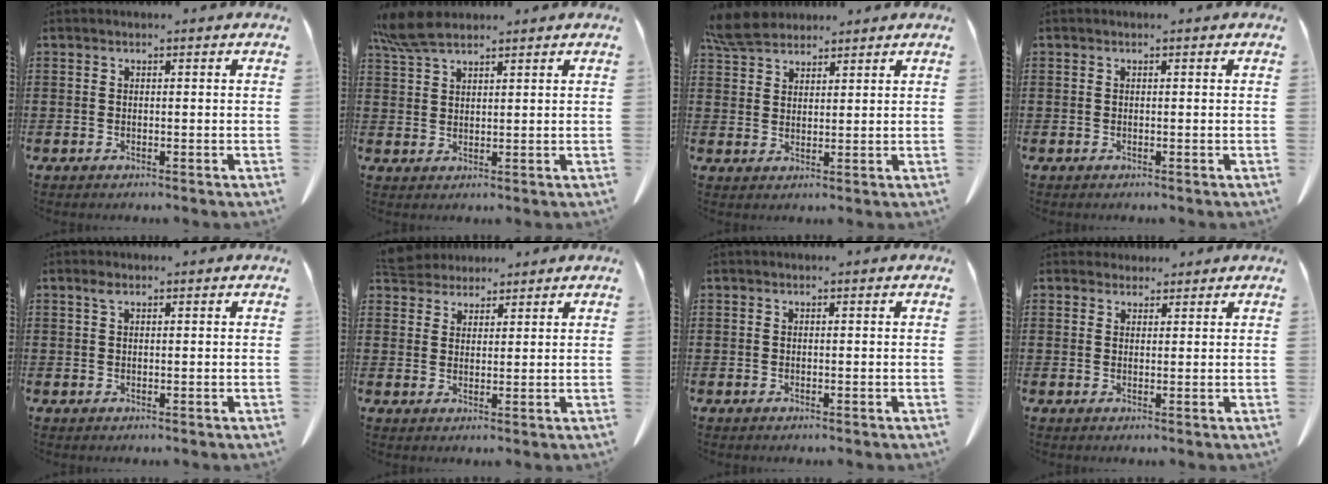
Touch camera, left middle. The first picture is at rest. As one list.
[{"total": 5.8, "force": [4.5, 1.5, 3.3], "torque": [-0.084, -0.006, 0.083]}, {"total": 5.5, "force": [4.8, 1.8, 1.8], "torque": [-0.053, -0.004, 0.093]}, {"total": 0.0}, {"total": 1.3, "force": [0.6, 0.5, 1.1], "torque": [-0.024, 0.002, 0.011]}, {"total": 4.1, "force": [3.9, 1.2, 0.4], "torque": [-0.024, -0.008, 0.075]}, {"total": 0.0}, {"total": 2.2, "force": [1.9, 0.9, 0.1], "torque": [0.000, -0.001, 0.037]}]